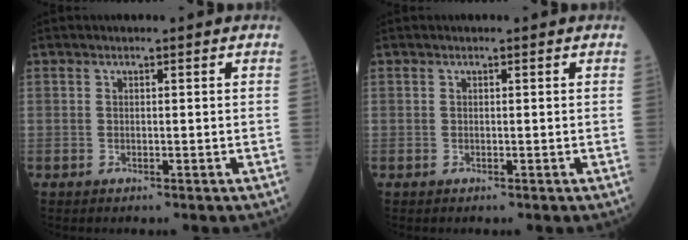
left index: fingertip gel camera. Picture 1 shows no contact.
{"total": 0.0}